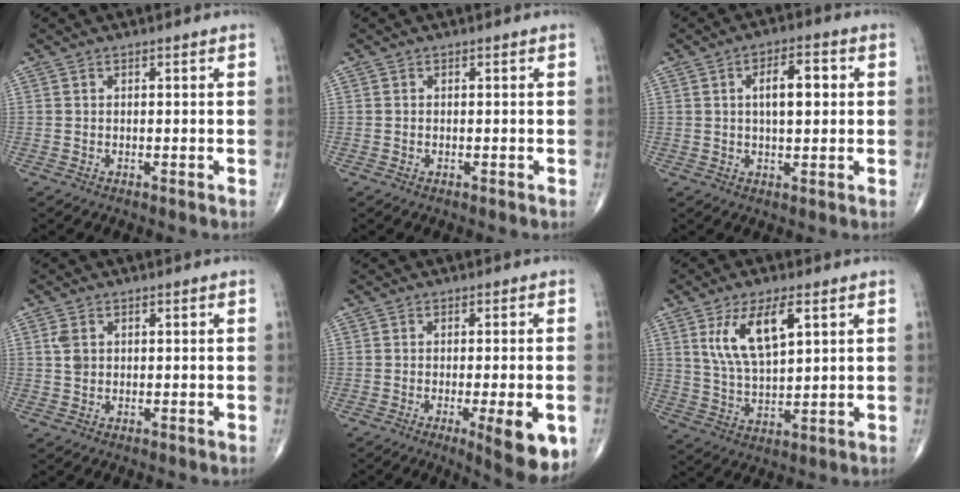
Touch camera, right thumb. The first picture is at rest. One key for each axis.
{"total": 0.0}
{"total": 7.4, "fx": 1.3, "fy": 3.3, "fz": 6.5, "tx": -0.092, "ty": 0.007, "tz": 0.018}
{"total": 2.3, "fx": 0.5, "fy": 1.7, "fz": 1.5, "tx": -0.029, "ty": 0.001, "tz": 0.014}
{"total": 10.1, "fx": -3.6, "fy": 2.2, "fz": 9.1, "tx": -0.114, "ty": -0.012, "tz": -0.044}
{"total": 11.0, "fx": 4.4, "fy": 4.4, "fz": 9.1, "tx": -0.166, "ty": -0.016, "tz": 0.092}